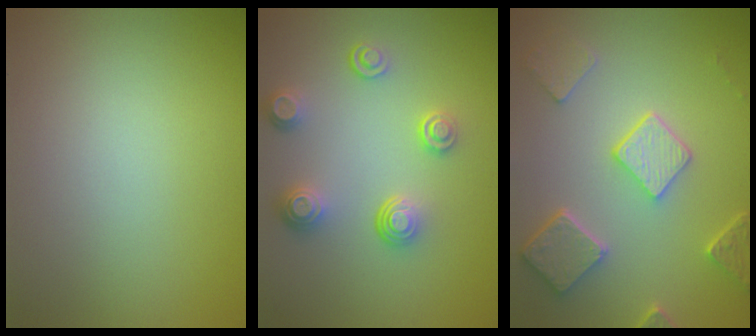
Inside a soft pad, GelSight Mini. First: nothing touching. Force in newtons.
{"total": 3.8, "press": 2.8, "slide": 2.5}
{"total": 5.0, "press": 4.0, "slide": 3.0}